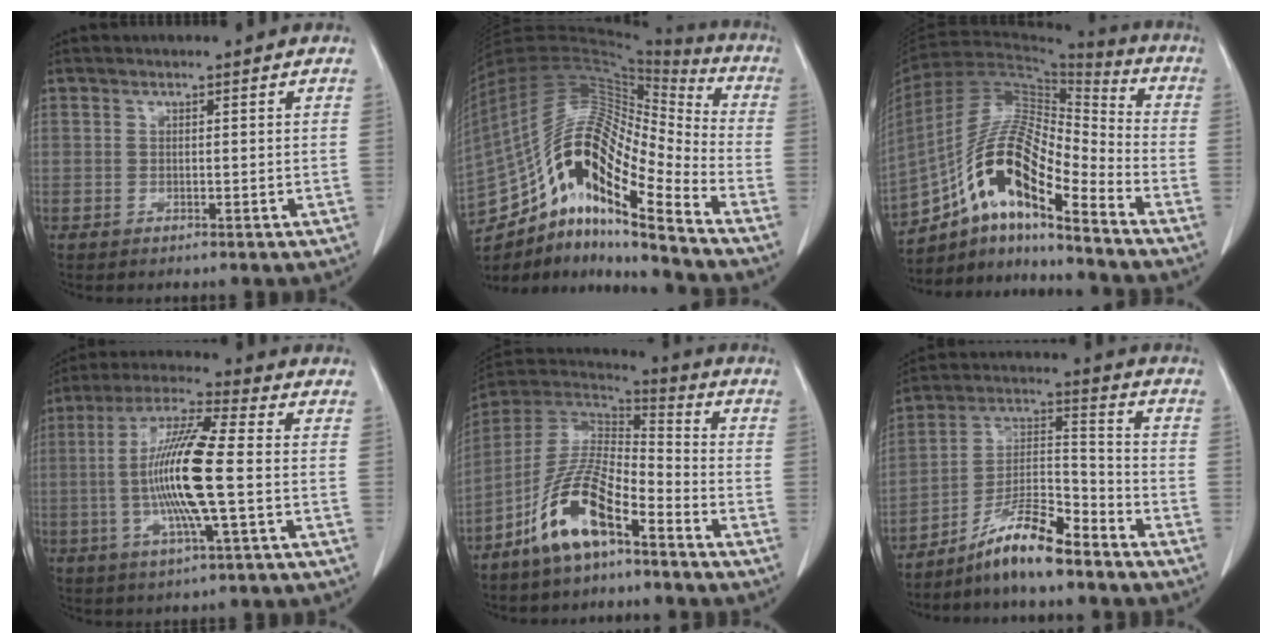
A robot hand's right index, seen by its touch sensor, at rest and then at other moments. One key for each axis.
{"total": 22.9, "fx": -13.9, "fy": 5.0, "fz": 17.5, "tx": -0.348, "ty": 0.030, "tz": -0.248}
{"total": 16.0, "fx": -9.4, "fy": 3.6, "fz": 12.5, "tx": -0.242, "ty": 0.027, "tz": -0.165}
{"total": 14.1, "fx": -1.4, "fy": 0.8, "fz": 14.0, "tx": -0.278, "ty": -0.001, "tz": -0.034}
{"total": 12.7, "fx": -7.5, "fy": 3.7, "fz": 9.6, "tx": -0.195, "ty": 0.001, "tz": -0.146}
{"total": 10.4, "fx": -8.1, "fy": 1.4, "fz": 6.3, "tx": -0.121, "ty": 0.010, "tz": -0.151}